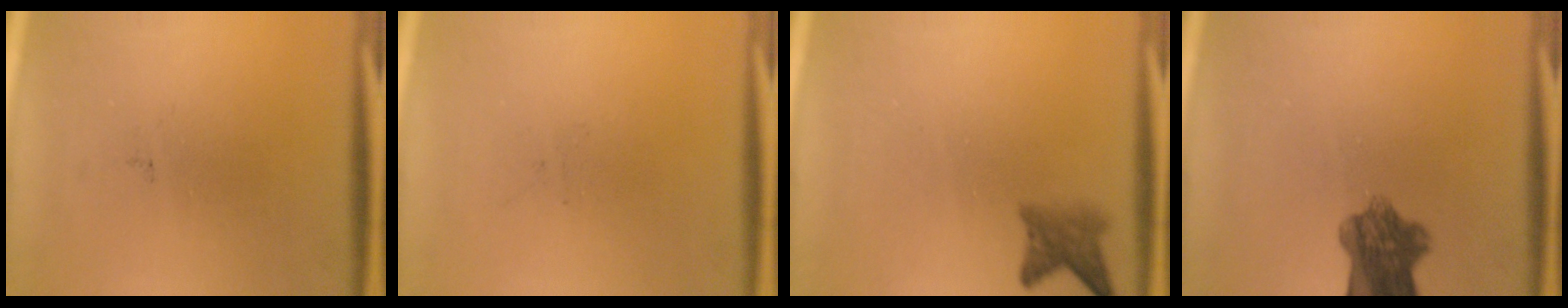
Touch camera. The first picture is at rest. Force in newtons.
{"total": 0.0}
{"total": 2.8}
{"total": 7.4}